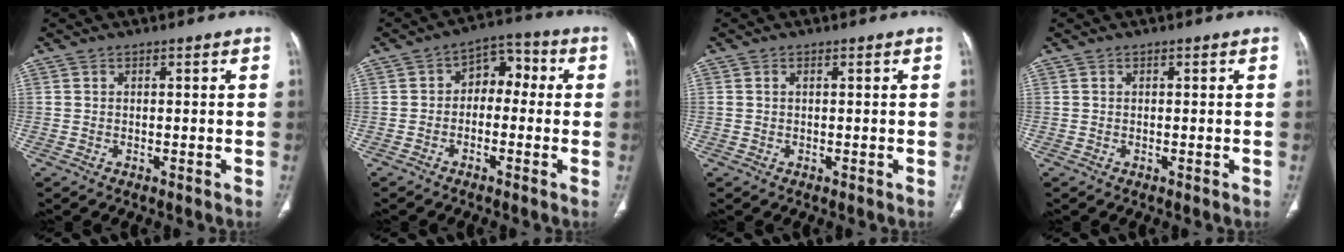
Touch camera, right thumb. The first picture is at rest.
{"total": 6.9, "force": [-0.2, 4.8, 4.9], "torque": [-0.040, 0.036, -0.019]}
{"total": 0.5, "force": [0.2, 0.2, 0.4], "torque": [-0.013, 0.004, 0.005]}
{"total": 0.0}